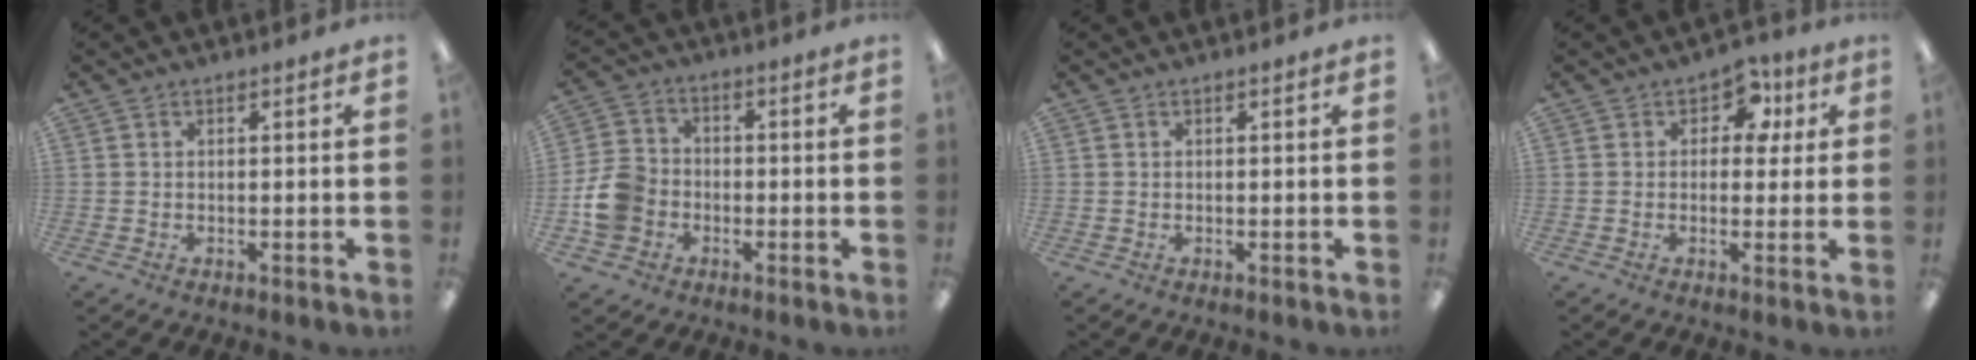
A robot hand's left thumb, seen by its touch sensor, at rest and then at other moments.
{"total": 8.8, "force": [-2.5, 7.4, 4.1], "torque": [-0.095, 0.023, -0.047]}
{"total": 0.0}
{"total": 7.0, "force": [2.5, 5.0, 4.2], "torque": [-0.043, -0.001, 0.039]}